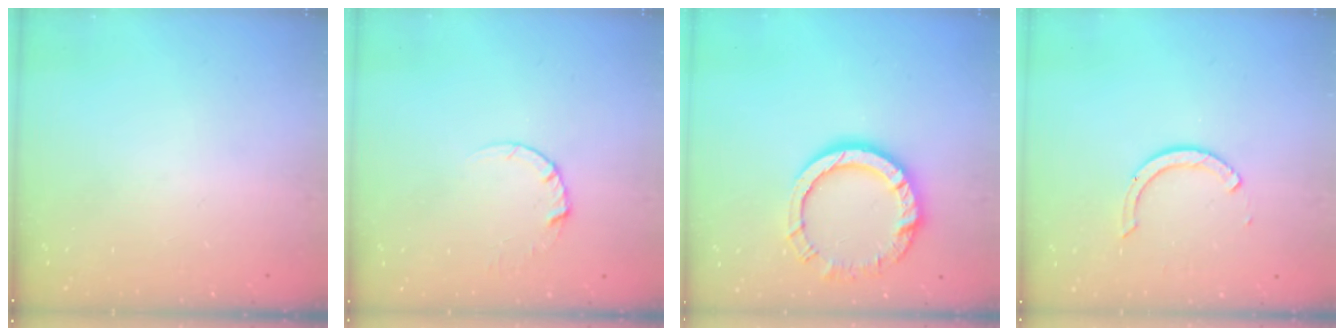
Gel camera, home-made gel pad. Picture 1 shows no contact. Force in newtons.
{"total": 2.7, "press": 2.7, "slide": 0.2}
{"total": 11.5, "press": 11.5, "slide": 1.0}
{"total": 6.0, "press": 6.0, "slide": 0.5}